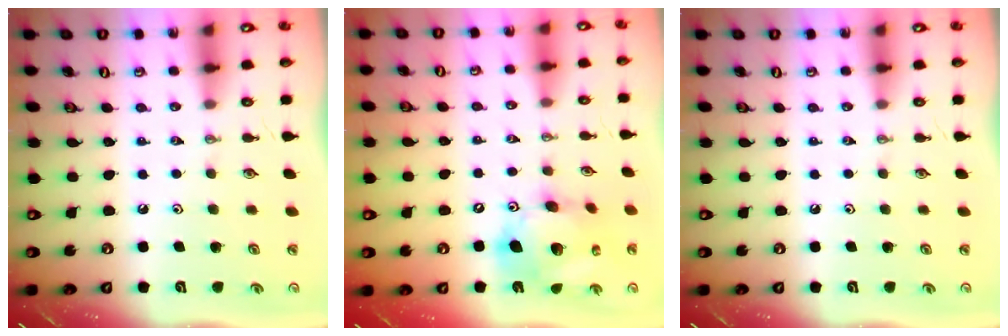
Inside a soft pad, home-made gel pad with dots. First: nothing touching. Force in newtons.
{"total": 17.1, "press": 16.9, "slide": 2.2}
{"total": 0.0}